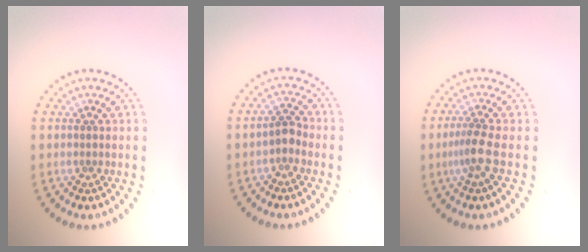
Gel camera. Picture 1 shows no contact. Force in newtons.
{"total": 1.6, "press": 1.4, "slide": 0.8}
{"total": 2.2, "press": 1.6, "slide": 1.5}